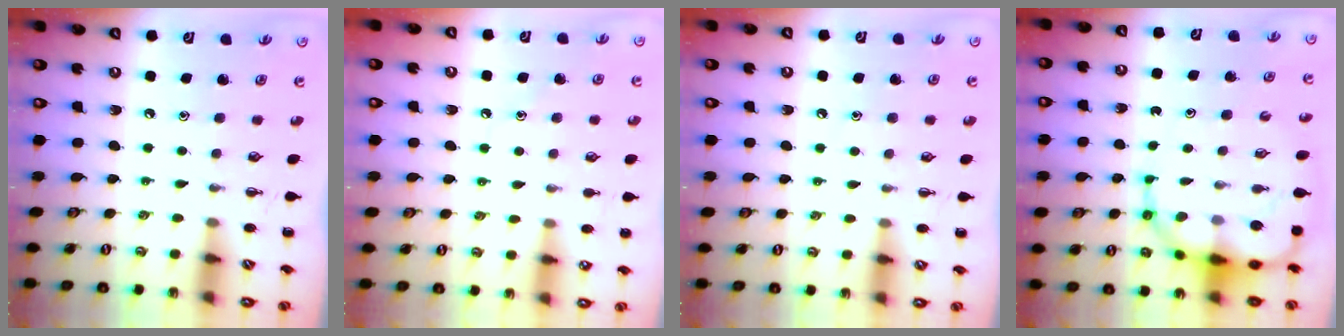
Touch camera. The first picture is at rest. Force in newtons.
{"total": 6.6, "press": 6.3, "slide": 1.9}
{"total": 4.4, "press": 4.3, "slide": 0.9}
{"total": 11.1, "press": 10.8, "slide": 2.7}